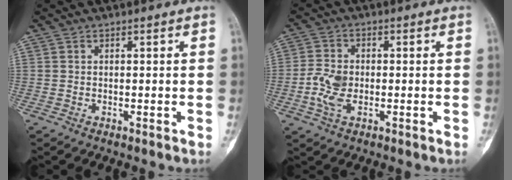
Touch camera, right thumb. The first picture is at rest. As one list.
[{"total": 6.3, "force": [-1.1, 4.0, 4.7], "torque": [-0.102, 0.006, -0.022]}]